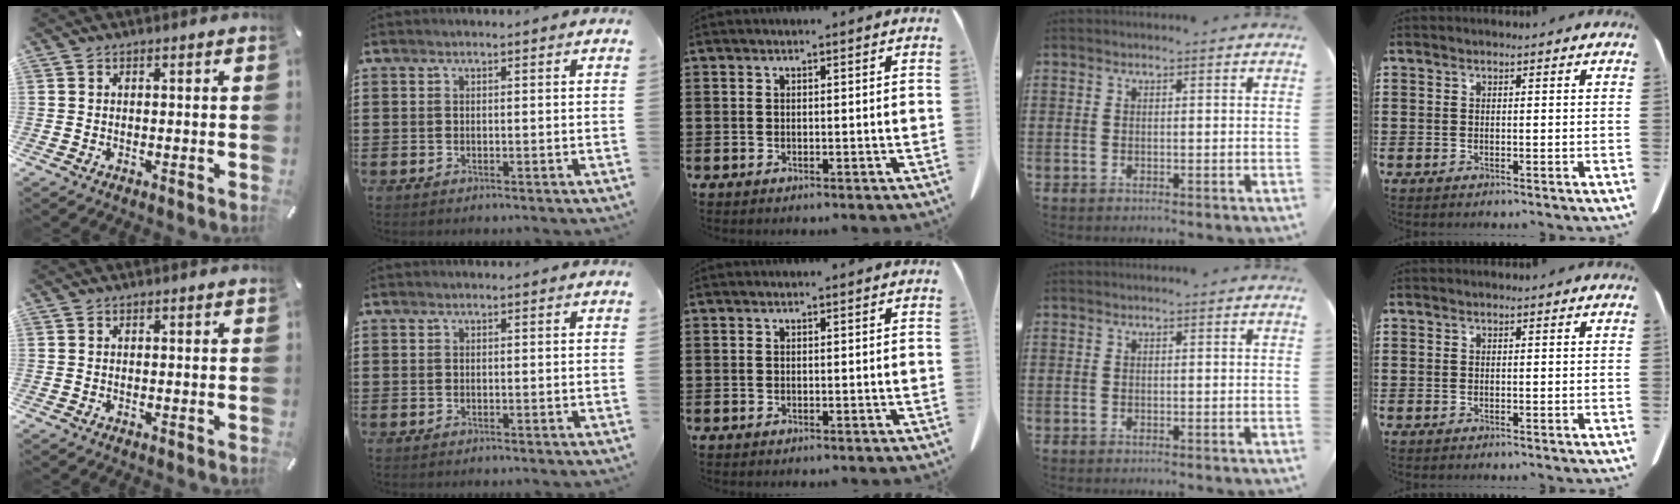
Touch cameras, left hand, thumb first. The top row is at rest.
{}